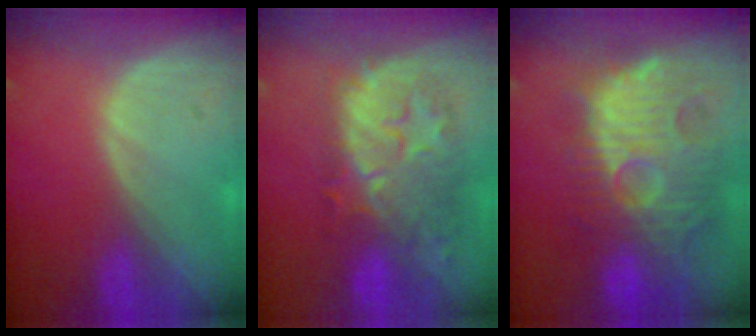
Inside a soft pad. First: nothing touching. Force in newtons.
{"total": 10.1, "press": 9.6, "slide": 3.0}
{"total": 12.8, "press": 12.2, "slide": 3.9}